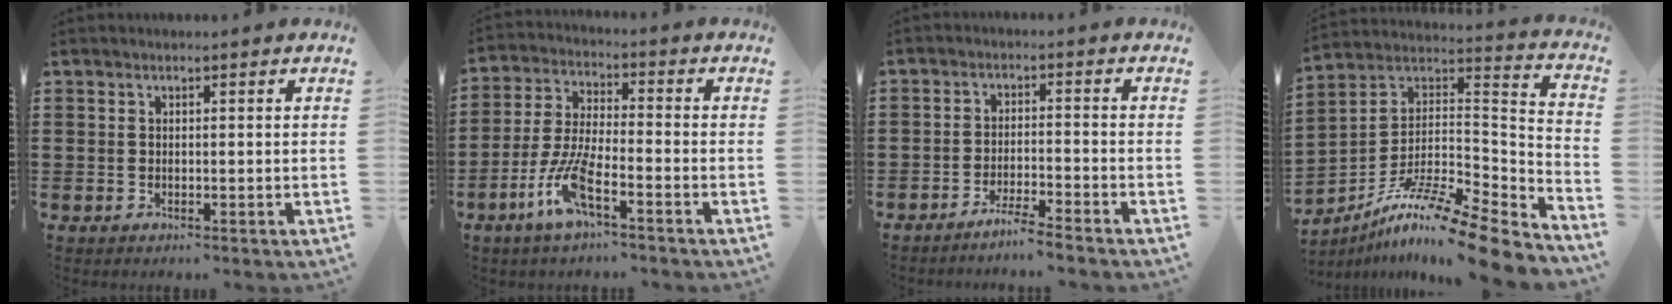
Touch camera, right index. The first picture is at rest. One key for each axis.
{"total": 8.2, "fx": -4.9, "fy": 1.2, "fz": 6.4, "tx": -0.159, "ty": -0.018, "tz": -0.097}
{"total": 3.6, "fx": -3.4, "fy": -0.6, "fz": 1.1, "tx": -0.026, "ty": -0.004, "tz": -0.068}
{"total": 12.1, "fx": -9.5, "fy": 0.5, "fz": 7.5, "tx": -0.127, "ty": 0.005, "tz": -0.183}